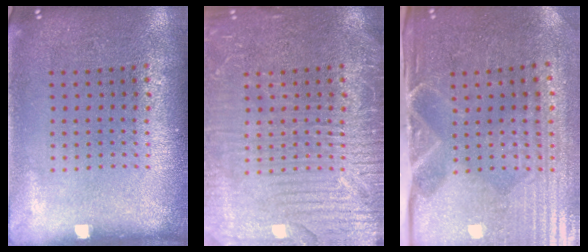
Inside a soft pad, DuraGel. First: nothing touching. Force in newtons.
{"total": 6.2, "press": 6.1, "slide": 0.8}
{"total": 4.8, "press": 4.2, "slide": 2.4}